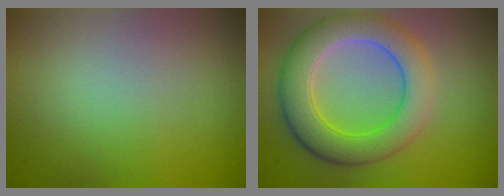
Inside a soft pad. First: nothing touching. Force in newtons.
{"total": 7.2, "press": 7.2, "slide": 0.3}